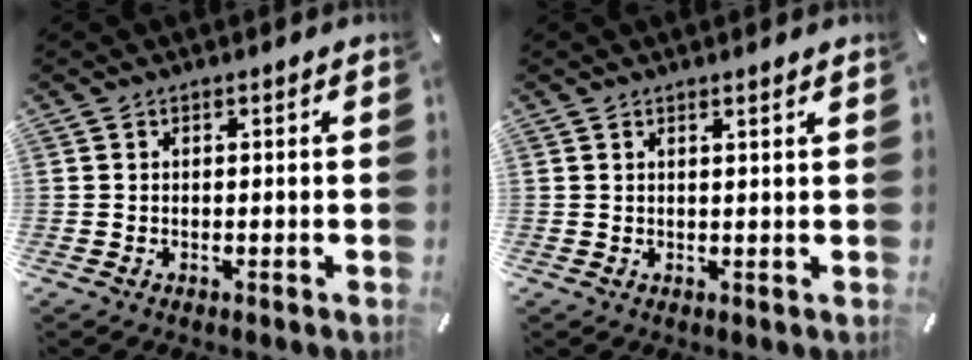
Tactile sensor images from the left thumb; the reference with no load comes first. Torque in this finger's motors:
{"motor_torque": [-0.43, -0.47, -0.13, -0.03, 0.01]}